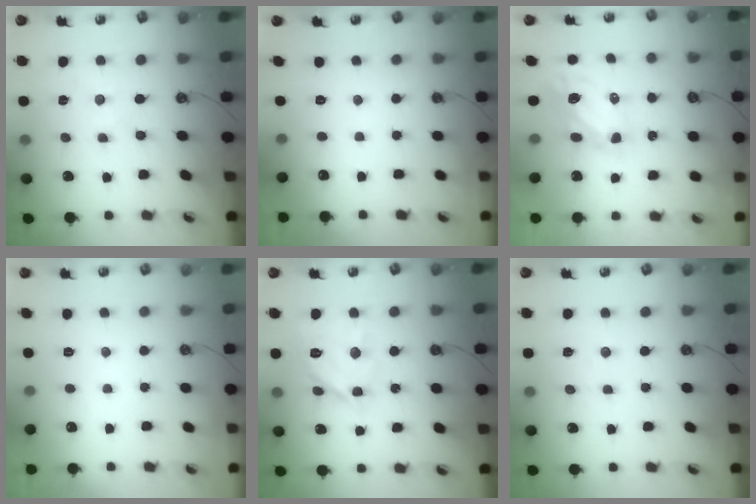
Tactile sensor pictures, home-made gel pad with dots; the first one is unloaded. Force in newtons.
{"total": 0.0}
{"total": 7.3, "press": 7.3, "slide": 0.6}
{"total": 0.0}
{"total": 13.6, "press": 13.6, "slide": 1.0}
{"total": 2.6, "press": 2.6, "slide": 0.4}